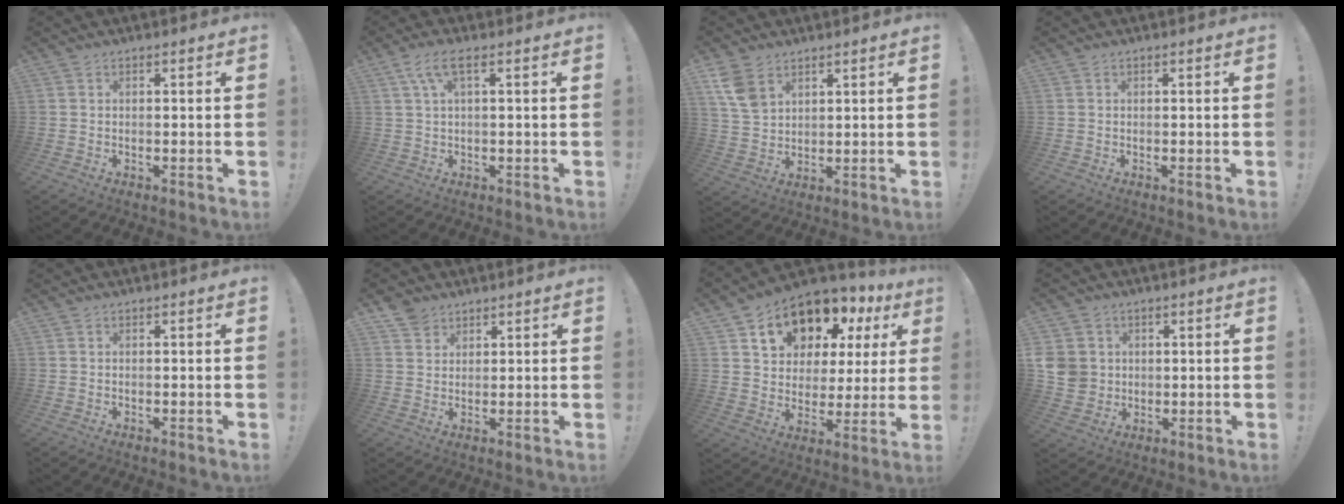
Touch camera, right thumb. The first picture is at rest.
{"total": 5.3, "force": [1.7, 1.1, 4.9], "torque": [-0.098, 0.002, 0.032]}
{"total": 8.6, "force": [5.1, 5.6, 4.2], "torque": [-0.071, -0.015, 0.103]}
{"total": 0.0}
{"total": 0.0}
{"total": 4.6, "force": [3.5, 2.9, 0.6], "torque": [-0.003, -0.020, 0.065]}
{"total": 13.6, "force": [9.1, 8.3, 5.7], "torque": [-0.093, -0.070, 0.172]}
{"total": 7.4, "force": [1.1, 6.9, 2.2], "torque": [-0.046, -0.004, 0.026]}